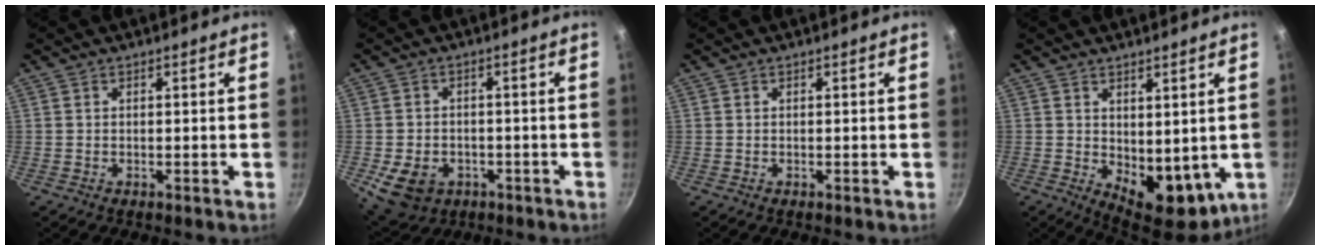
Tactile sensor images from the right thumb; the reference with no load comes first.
{"total": 9.6, "force": [-3.3, 7.3, 5.4], "torque": [-0.080, 0.012, -0.039]}
{"total": 0.0}
{"total": 10.1, "force": [0.6, 5.9, 8.2], "torque": [-0.086, -0.022, 0.027]}